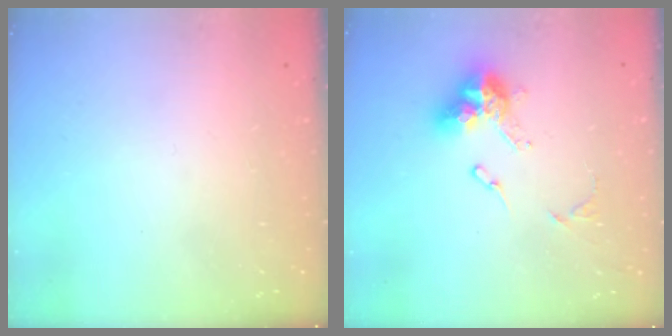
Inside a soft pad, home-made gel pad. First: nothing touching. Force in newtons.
{"total": 12.3, "press": 12.3, "slide": 1.2}